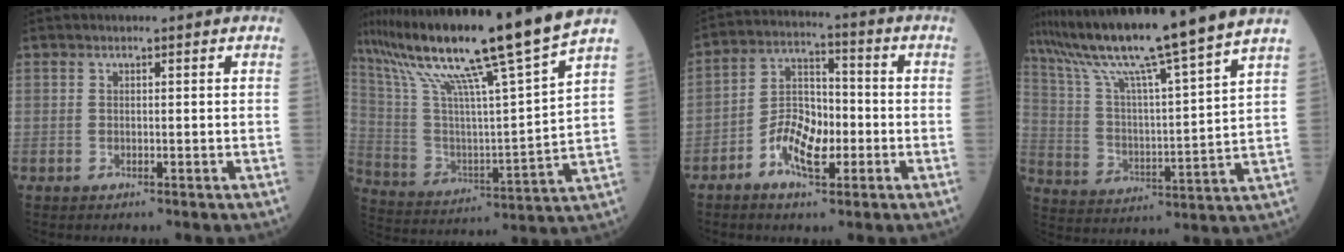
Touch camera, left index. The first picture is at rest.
{"total": 23.2, "force": [18.0, -2.2, 14.5], "torque": [-0.253, -0.018, 0.304]}
{"total": 8.8, "force": [-3.5, 4.1, 6.9], "torque": [-0.137, 0.013, -0.066]}
{"total": 19.9, "force": [16.6, -2.7, 10.6], "torque": [-0.186, -0.020, 0.264]}